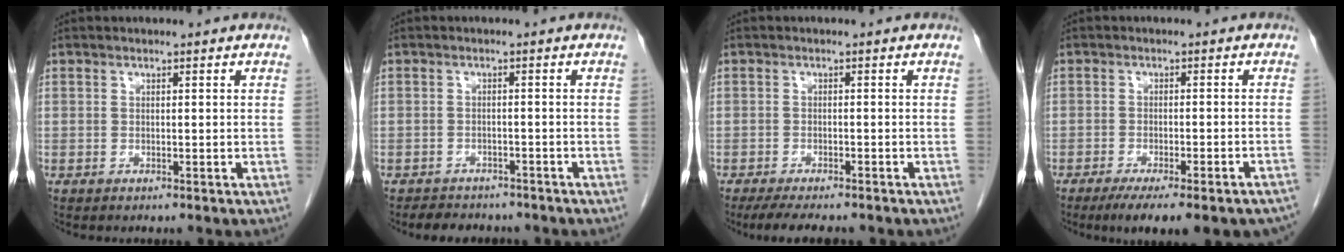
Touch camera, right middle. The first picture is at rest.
{"total": 5.4, "force": [-4.7, 2.3, 1.2], "torque": [-0.020, 0.001, -0.060]}
{"total": 7.3, "force": [-6.1, 1.5, 3.7], "torque": [-0.052, -0.012, -0.090]}
{"total": 13.9, "force": [-11.3, 2.2, 7.8], "torque": [-0.071, -0.006, -0.147]}